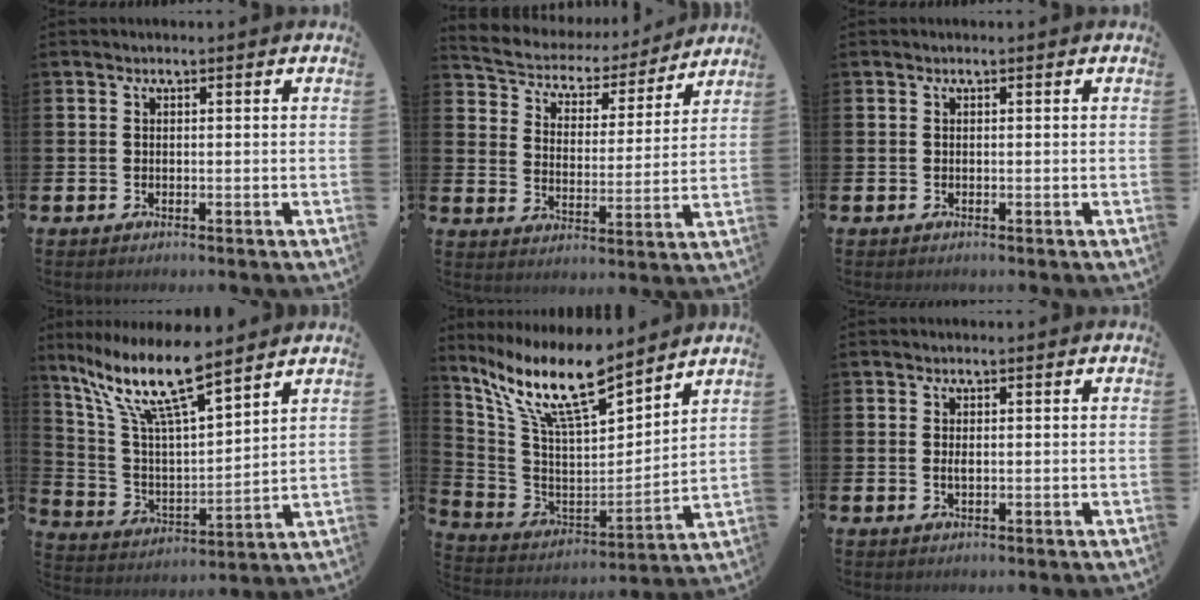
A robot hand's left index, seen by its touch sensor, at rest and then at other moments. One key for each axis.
{"total": 4.6, "fx": 4.2, "fy": 2.0, "fz": 0.4, "tx": -0.041, "ty": -0.034, "tz": 0.066}
{"total": 0.0}
{"total": 12.3, "fx": 9.4, "fy": 2.3, "fz": 7.7, "tx": -0.177, "ty": -0.044, "tz": 0.159}
{"total": 12.8, "fx": 10.4, "fy": 2.7, "fz": 7.0, "tx": -0.170, "ty": -0.065, "tz": 0.180}
{"total": 0.9, "fx": 0.2, "fy": 0.3, "fz": 0.8, "tx": -0.016, "ty": 0.001, "tz": 0.002}